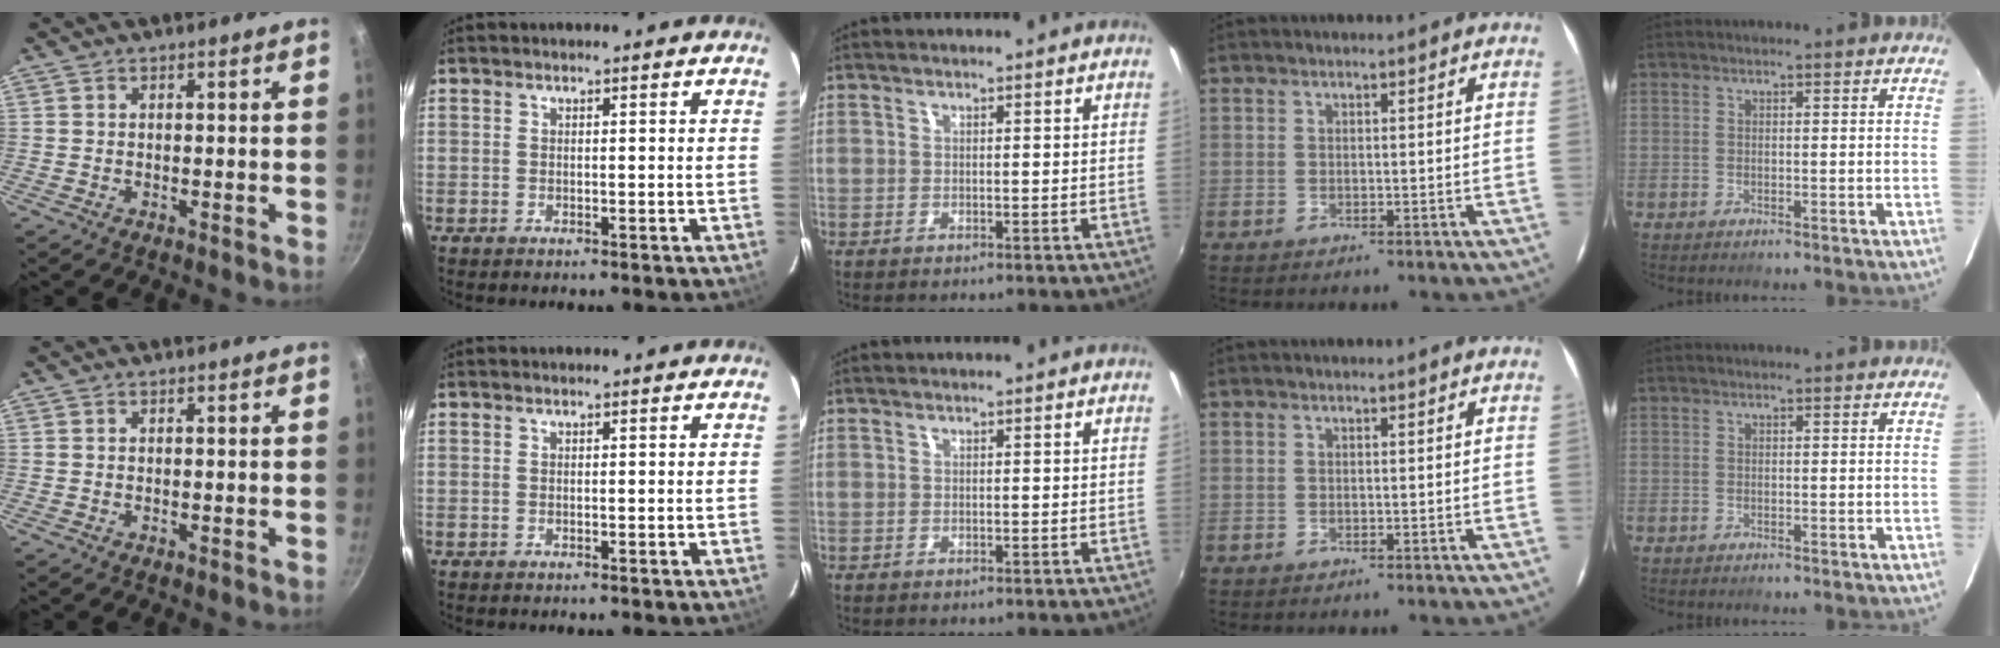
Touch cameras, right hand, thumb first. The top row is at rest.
{}